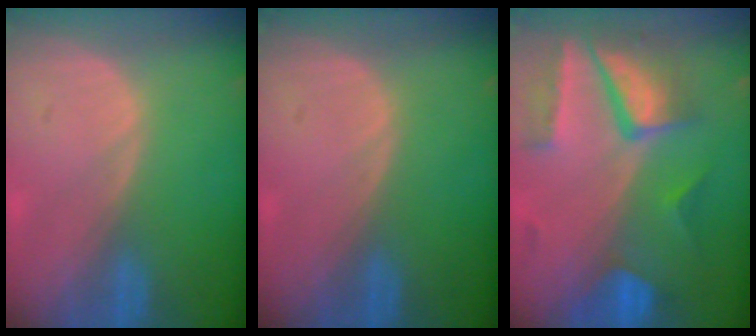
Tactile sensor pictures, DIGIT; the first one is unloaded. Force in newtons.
{"total": 0.0}
{"total": 10.2, "press": 8.6, "slide": 5.4}